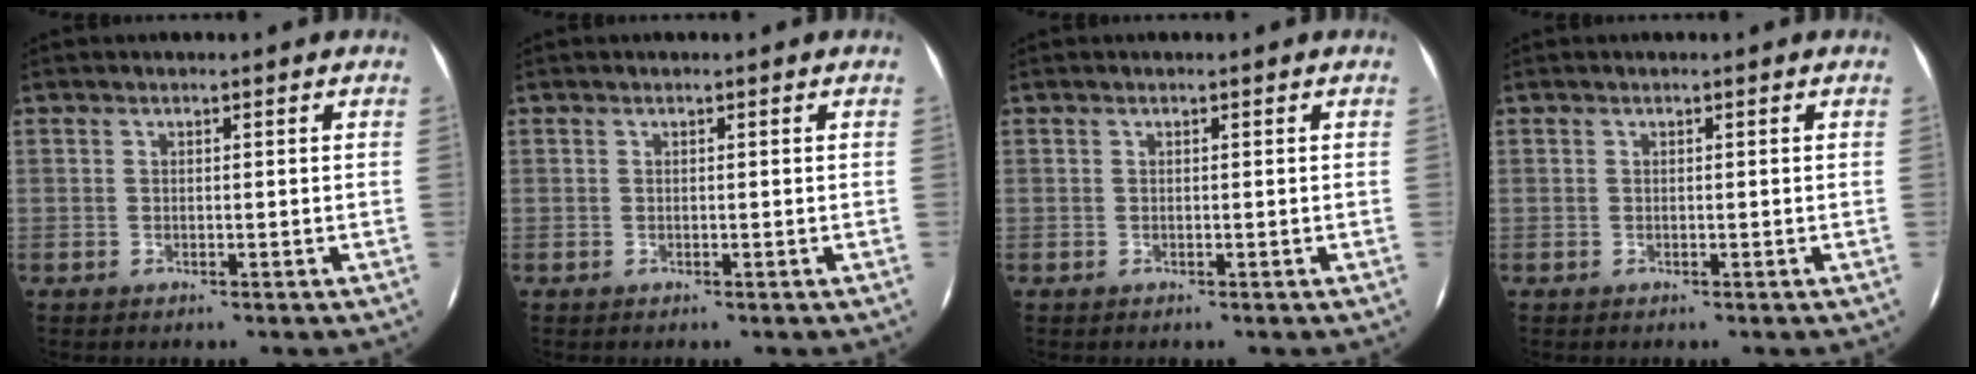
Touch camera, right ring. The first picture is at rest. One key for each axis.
{"total": 0.0}
{"total": 0.0}
{"total": 0.0}